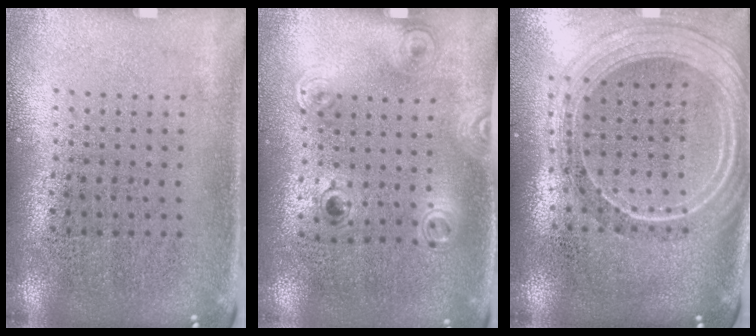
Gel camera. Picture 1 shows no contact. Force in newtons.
{"total": 1.1, "press": 0.8, "slide": 0.7}
{"total": 2.4, "press": 2.0, "slide": 1.2}